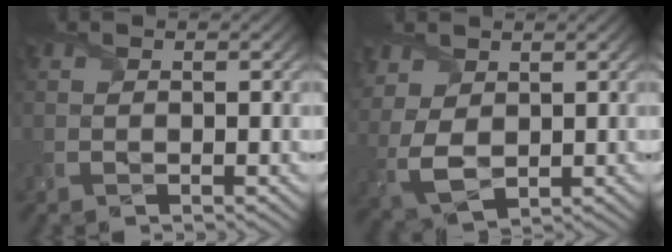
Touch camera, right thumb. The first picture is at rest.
{"total": 5.9, "force": [1.6, 4.1, 3.8], "torque": [-0.122, -0.004, 0.034]}